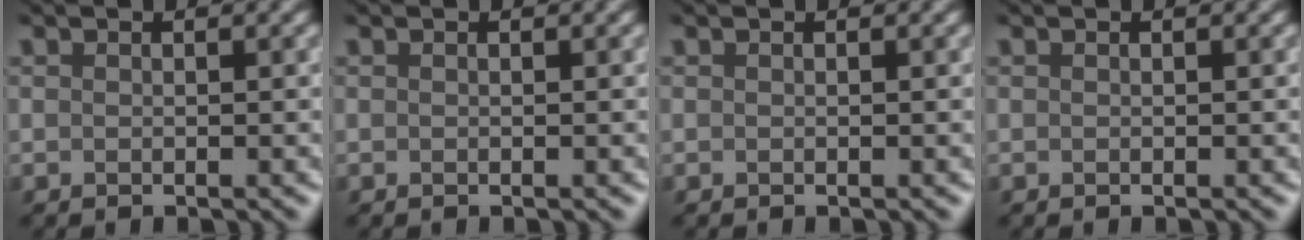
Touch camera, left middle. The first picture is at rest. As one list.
[{"total": 0.0}, {"total": 0.0}, {"total": 0.0}]